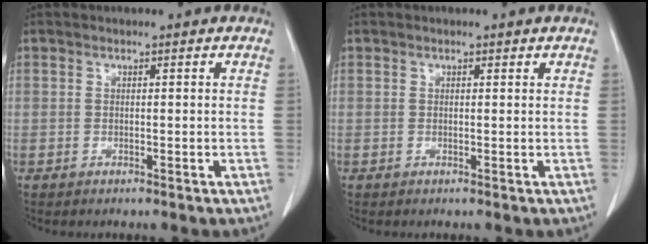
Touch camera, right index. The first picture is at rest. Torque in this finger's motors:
{"motor_torque": [-0.07, 0.06, 0.03, -0.01]}